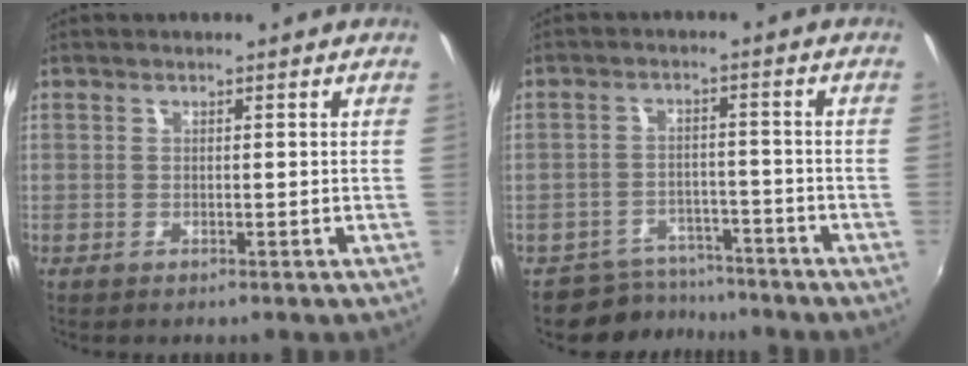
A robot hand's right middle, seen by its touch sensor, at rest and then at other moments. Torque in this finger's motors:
{"motor_torque": [-0.04, -0.33, -0.46, -0.09]}